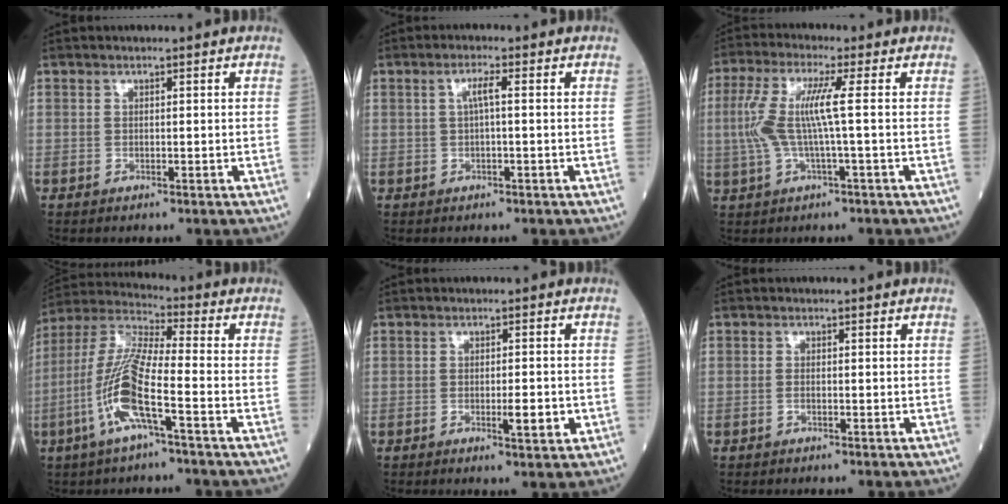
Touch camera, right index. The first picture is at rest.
{"total": 2.1, "force": [0.2, 0.2, 2.1], "torque": [-0.040, 0.005, 0.004]}
{"total": 7.6, "force": [0.3, 0.1, 7.6], "torque": [-0.173, 0.015, 0.001]}
{"total": 12.3, "force": [-4.1, 1.0, 11.5], "torque": [-0.252, 0.001, -0.089]}
{"total": 3.1, "force": [-0.8, 0.4, 3.0], "torque": [-0.043, -0.003, -0.012]}
{"total": 0.7, "force": [-0.2, 0.2, 0.6], "torque": [-0.014, 0.000, -0.004]}